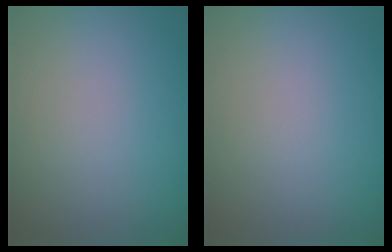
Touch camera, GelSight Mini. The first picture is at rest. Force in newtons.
{"total": 0.0}